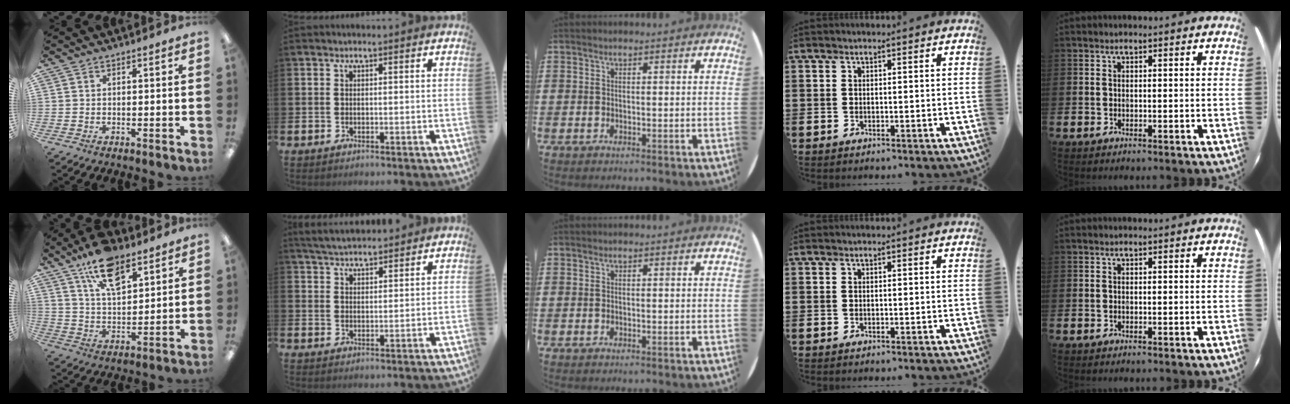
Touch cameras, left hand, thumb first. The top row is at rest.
{"thumb": {"total": 13.5, "force": [9.0, 6.5, 7.8], "torque": [-0.123, -0.041, 0.160]}, "index": {"total": 4.2, "force": [4.1, 0.6, 0.5], "torque": [-0.029, -0.014, 0.077]}}